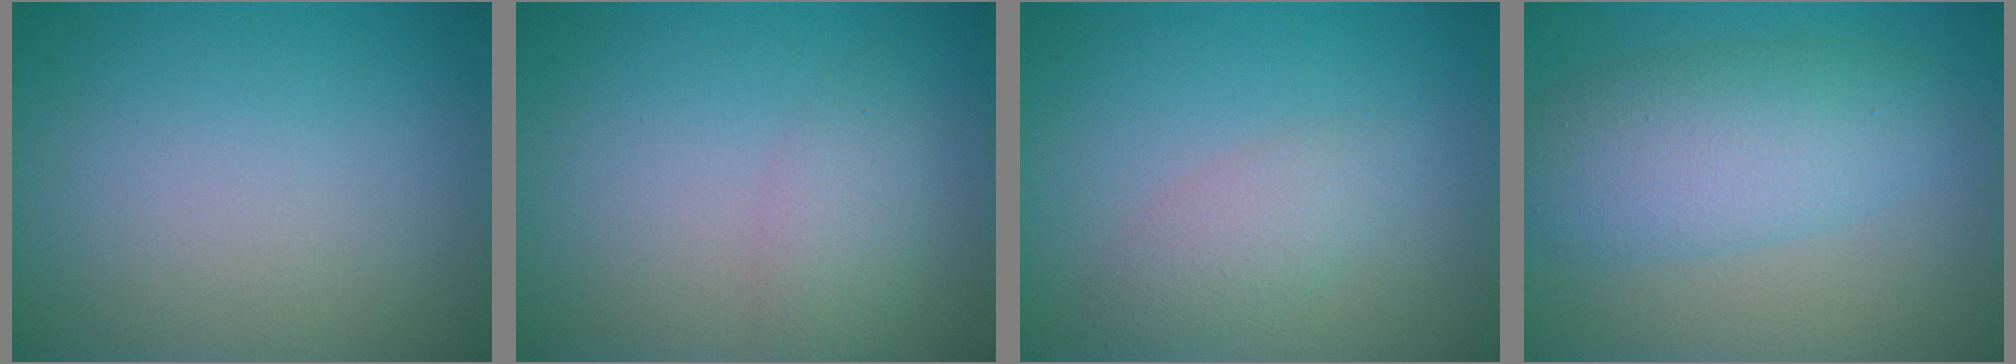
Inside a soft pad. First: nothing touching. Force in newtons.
{"total": 2.3, "press": 2.3, "slide": 0.1}
{"total": 2.3, "press": 2.3, "slide": 0.1}
{"total": 6.3, "press": 6.3, "slide": 0.1}